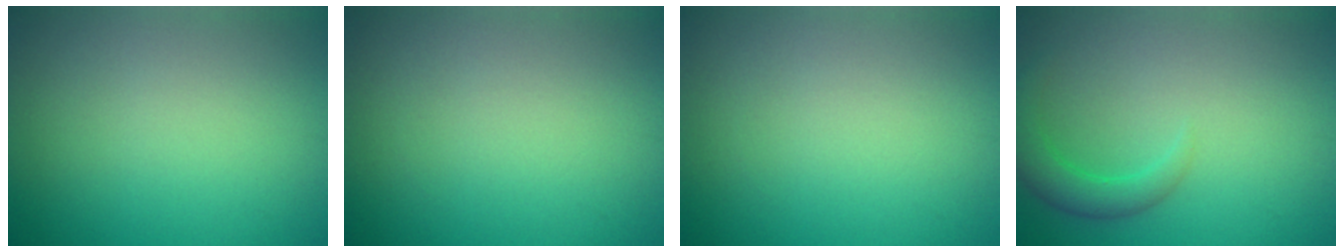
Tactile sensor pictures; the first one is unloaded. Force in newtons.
{"total": 0.0}
{"total": 0.0}
{"total": 2.9, "press": 2.9, "slide": 0.2}